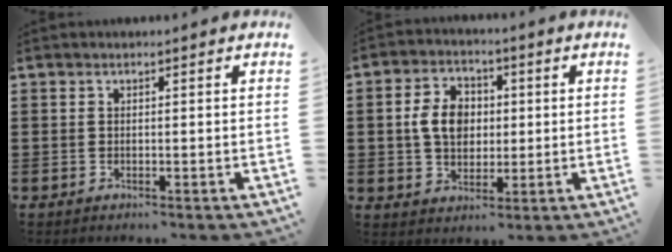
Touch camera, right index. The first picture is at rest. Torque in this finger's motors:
{"motor_torque": [0.96, -0.46, 0.79, 0.11]}